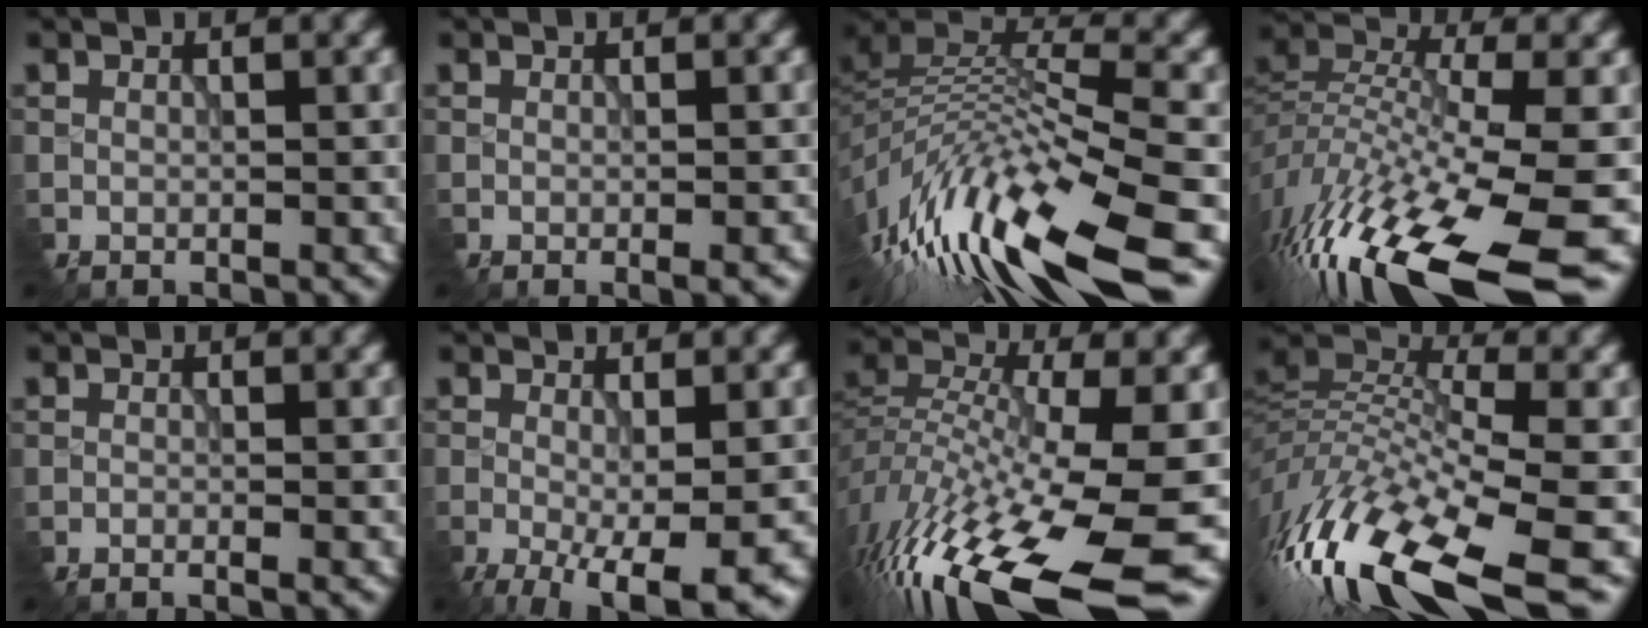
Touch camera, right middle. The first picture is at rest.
{"total": 1.4, "force": [-0.7, -0.1, 1.2], "torque": [-0.023, -0.008, -0.008]}
{"total": 13.4, "force": [-7.8, 3.8, 10.2], "torque": [-0.219, 0.013, -0.133]}
{"total": 15.8, "force": [-10.1, 4.4, 11.4], "torque": [-0.251, -0.009, -0.171]}
{"total": 1.4, "force": [-1.0, 0.3, 1.0], "torque": [-0.021, -0.003, -0.018]}
{"total": 7.9, "force": [-3.8, 2.6, 6.4], "torque": [-0.121, -0.026, -0.052]}
{"total": 16.9, "force": [-9.6, 5.3, 12.9], "torque": [-0.273, -0.013, -0.164]}
{"total": 14.0, "force": [-6.8, 5.0, 11.2], "torque": [-0.247, 0.003, -0.118]}